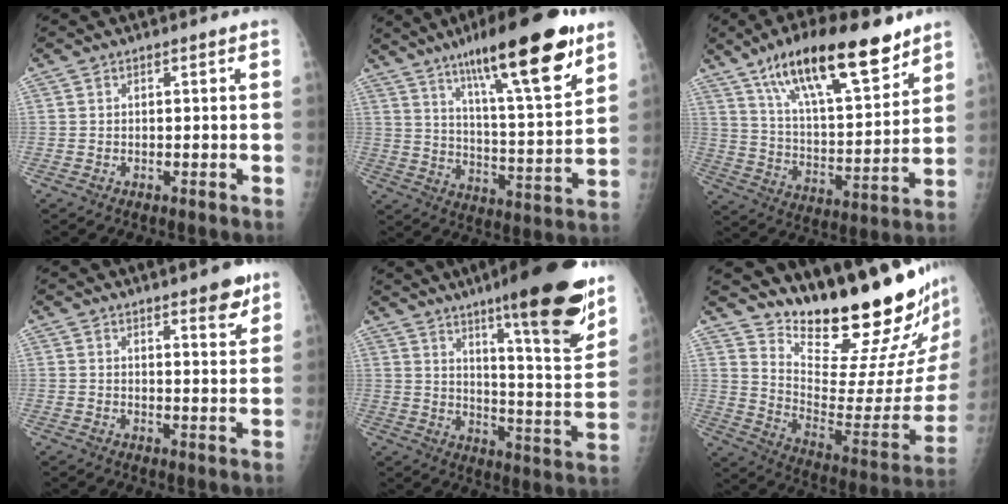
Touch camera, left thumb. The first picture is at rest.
{"total": 23.4, "force": [14.2, 4.5, 18.0], "torque": [-0.263, -0.052, 0.226]}
{"total": 22.4, "force": [14.5, 7.0, 15.6], "torque": [-0.235, -0.054, 0.247]}
{"total": 6.0, "force": [4.0, 1.5, 4.2], "torque": [-0.043, -0.024, 0.051]}
{"total": 23.5, "force": [15.0, 3.4, 17.8], "torque": [-0.232, -0.076, 0.226]}
{"total": 25.9, "force": [21.2, 4.3, 14.2], "torque": [-0.187, -0.167, 0.312]}